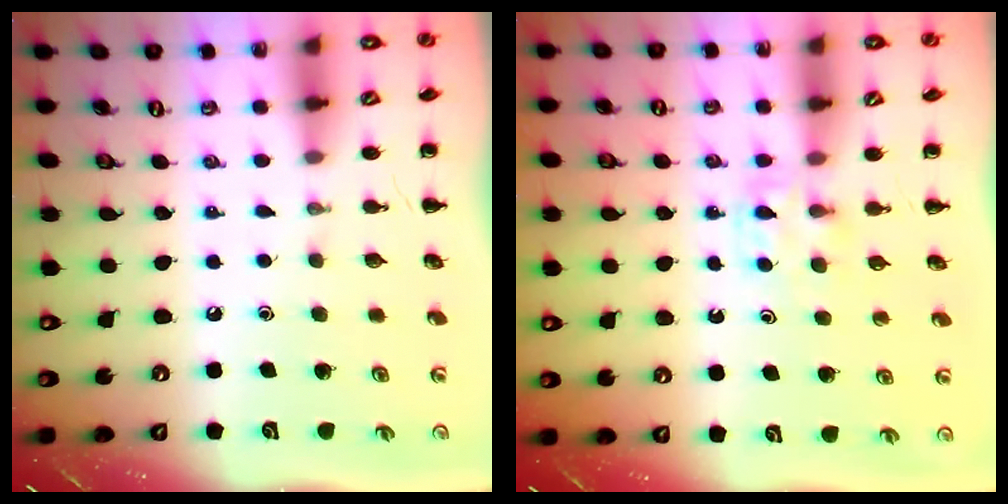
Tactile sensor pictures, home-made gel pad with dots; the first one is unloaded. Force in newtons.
{"total": 3.7, "press": 3.5, "slide": 1.3}